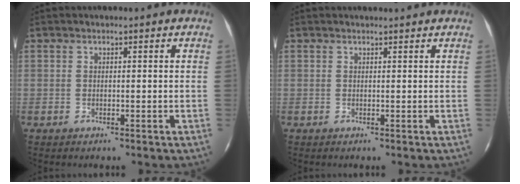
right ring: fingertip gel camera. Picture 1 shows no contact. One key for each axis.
{"total": 1.9, "fx": 1.9, "fy": 0.1, "fz": 0.5, "tx": -0.016, "ty": 0.004, "tz": 0.020}